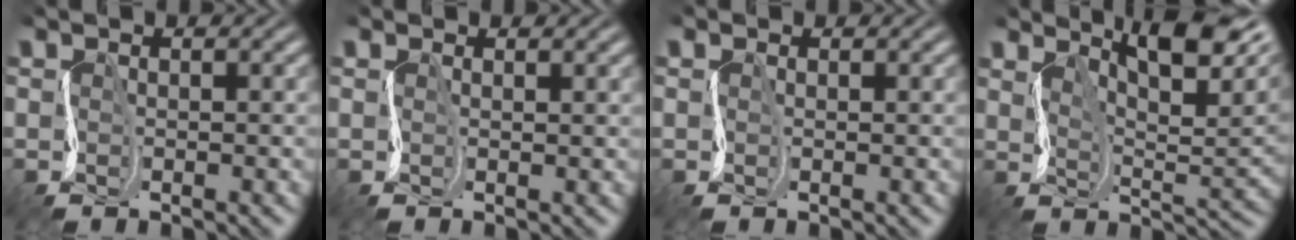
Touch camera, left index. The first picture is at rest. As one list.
[{"total": 1.0, "force": [0.8, 0.5, -0.4], "torque": [0.017, 0.007, 0.010]}, {"total": 1.1, "force": [0.2, 0.6, -0.8], "torque": [0.022, 0.002, 0.003]}, {"total": 9.3, "force": [6.2, 3.2, 6.2], "torque": [-0.086, 0.012, 0.093]}]